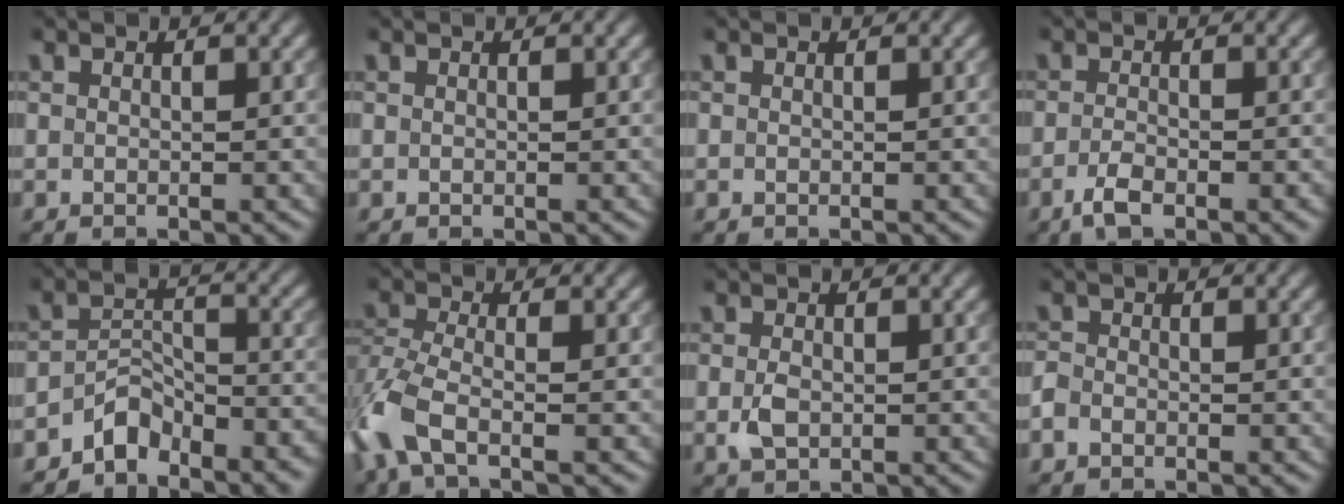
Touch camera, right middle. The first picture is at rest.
{"total": 0.0}
{"total": 0.0}
{"total": 3.0, "force": [-1.7, 1.0, 2.3], "torque": [-0.046, -0.003, -0.035]}
{"total": 4.5, "force": [-3.6, 2.0, 1.8], "torque": [-0.023, 0.005, -0.071]}
{"total": 5.9, "force": [-3.1, 2.4, 4.5], "torque": [-0.112, -0.010, -0.075]}
{"total": 2.0, "force": [-0.2, 1.3, 1.4], "torque": [-0.033, -0.003, -0.003]}
{"total": 1.2, "force": [-0.8, 0.7, 0.6], "torque": [-0.011, 0.000, -0.020]}